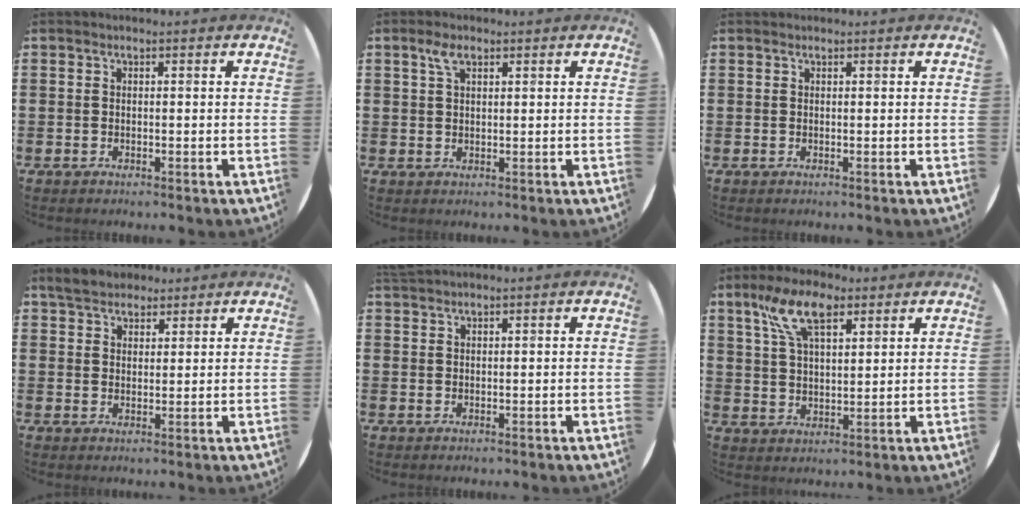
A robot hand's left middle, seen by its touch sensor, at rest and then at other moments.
{"total": 2.5, "force": [1.6, 1.1, 1.7], "torque": [-0.038, 0.006, 0.028]}
{"total": 0.0}
{"total": 3.9, "force": [3.4, 1.6, 0.7], "torque": [-0.016, -0.002, 0.064]}
{"total": 1.1, "force": [1.0, -0.2, 0.0], "torque": [-0.001, -0.001, 0.022]}
{"total": 8.4, "force": [5.1, 3.6, 5.6], "torque": [-0.118, 0.004, 0.091]}